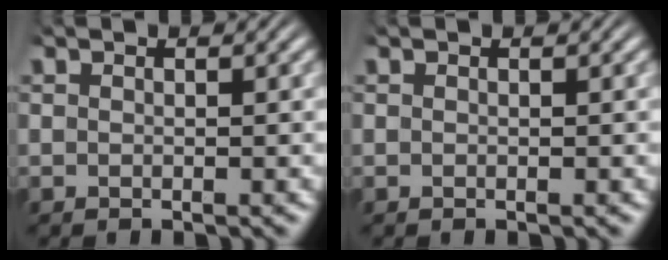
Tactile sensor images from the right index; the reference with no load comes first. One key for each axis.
{"total": 0.0}